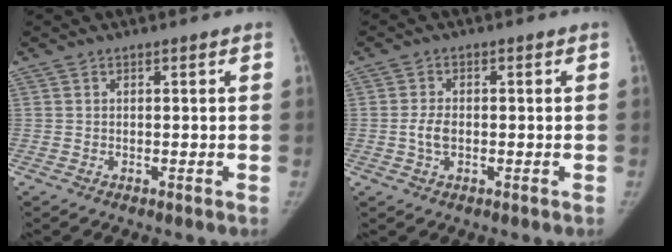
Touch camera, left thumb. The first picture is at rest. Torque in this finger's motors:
{"motor_torque": [-0.09, 0.10, 0.03, 0.07, 0.00]}